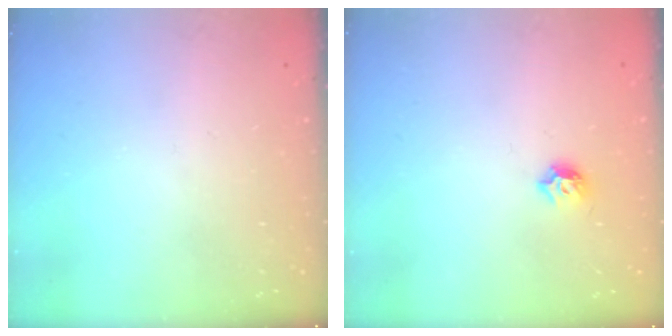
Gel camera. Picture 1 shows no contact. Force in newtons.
{"total": 4.4, "press": 4.3, "slide": 0.9}